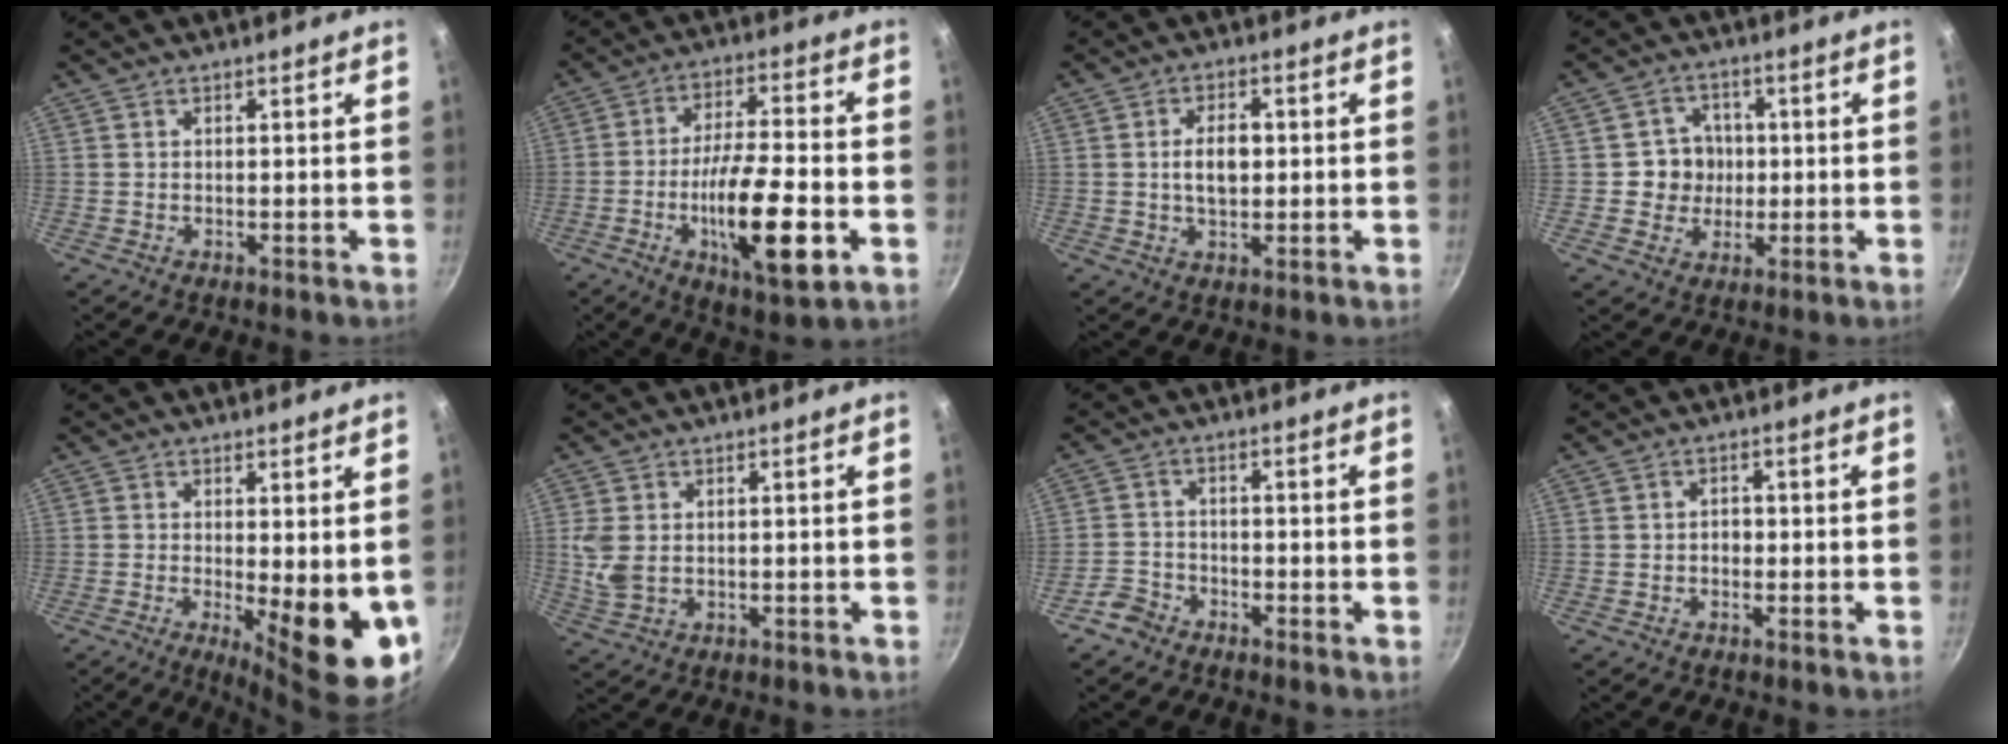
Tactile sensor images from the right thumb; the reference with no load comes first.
{"total": 17.7, "force": [-5.2, 5.4, 16.0], "torque": [-0.271, 0.017, -0.087]}
{"total": 6.2, "force": [0.3, 3.7, 5.0], "torque": [-0.069, 0.008, 0.004]}
{"total": 8.4, "force": [-0.2, 7.8, 3.1], "torque": [-0.009, 0.011, -0.009]}
{"total": 10.9, "force": [-1.2, 3.4, 10.3], "torque": [-0.121, -0.014, -0.004]}
{"total": 5.0, "force": [0.5, 3.5, 3.6], "torque": [-0.076, -0.004, 0.014]}
{"total": 3.5, "force": [-2.7, 2.1, 0.8], "torque": [-0.012, 0.030, -0.054]}
{"total": 1.9, "force": [-0.4, 1.5, 1.1], "torque": [-0.010, 0.008, -0.008]}